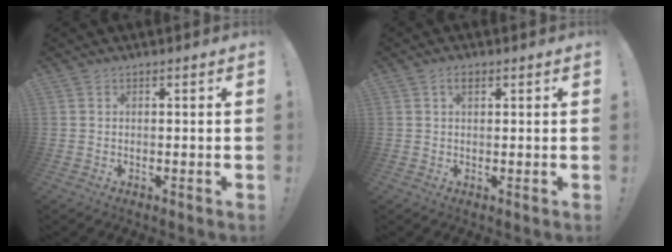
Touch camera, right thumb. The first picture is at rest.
{"total": 2.1, "force": [1.1, 1.1, 1.4], "torque": [-0.017, 0.001, 0.016]}